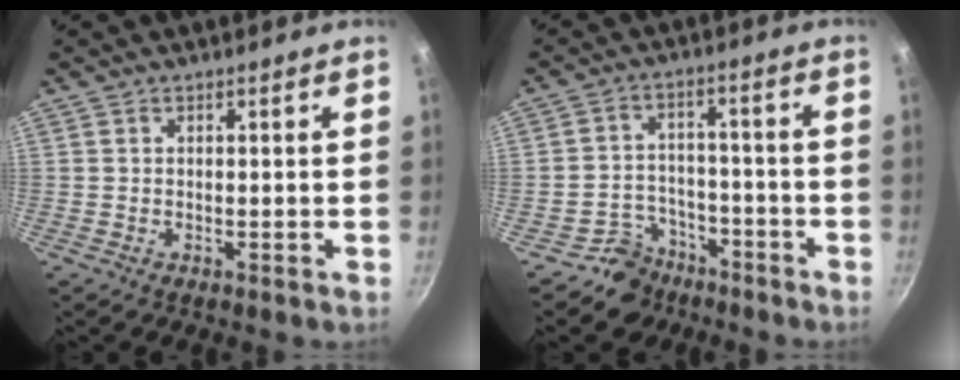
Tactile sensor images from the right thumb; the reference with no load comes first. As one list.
[{"total": 6.3, "force": [-4.5, 4.4, 0.6], "torque": [0.011, 0.050, -0.076]}]